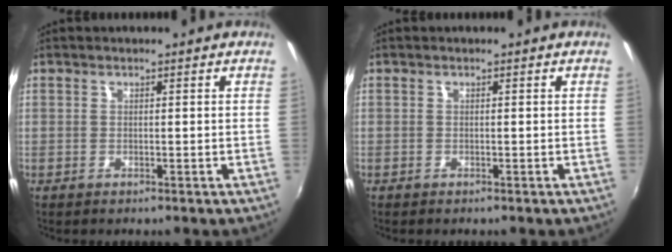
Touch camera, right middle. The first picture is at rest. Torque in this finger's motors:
{"motor_torque": [0.66, -1.27, -0.20, -0.21]}